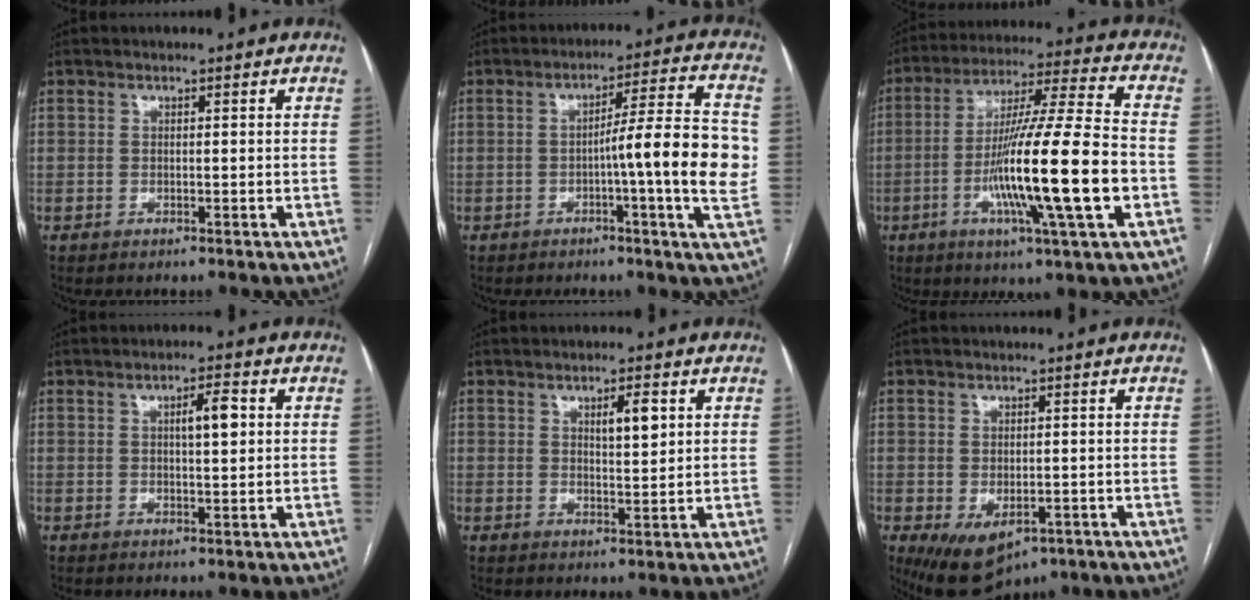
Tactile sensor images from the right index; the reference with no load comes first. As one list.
[{"total": 12.2, "force": [-1.4, -0.4, 12.1], "torque": [-0.171, 0.008, -0.027]}, {"total": 19.5, "force": [-4.7, -0.2, 18.9], "torque": [-0.335, -0.012, -0.086]}, {"total": 4.0, "force": [0.8, 0.8, 3.8], "torque": [-0.061, 0.007, 0.012]}, {"total": 3.6, "force": [1.4, 1.0, 3.1], "torque": [-0.048, -0.001, 0.024]}, {"total": 8.1, "force": [-3.9, 4.6, 5.4], "torque": [-0.083, -0.011, -0.048]}]